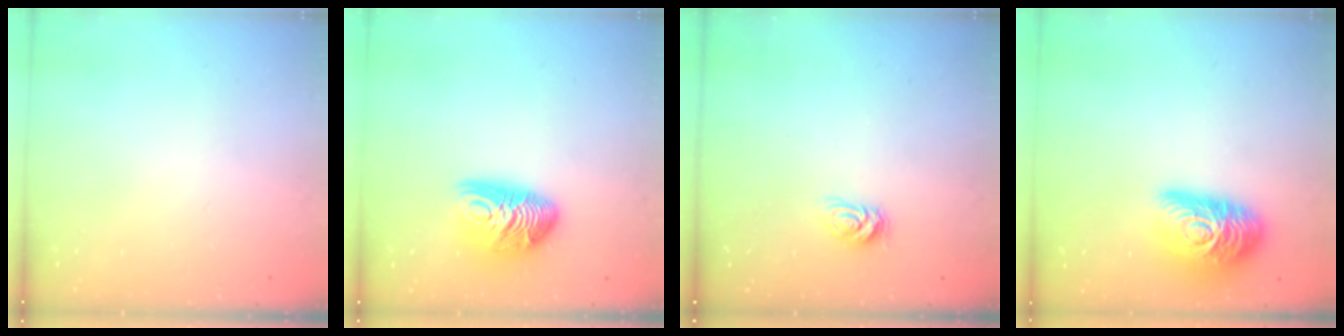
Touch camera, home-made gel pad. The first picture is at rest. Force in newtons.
{"total": 11.7, "press": 11.7, "slide": 0.5}
{"total": 5.1, "press": 5.1, "slide": 0.6}
{"total": 17.2, "press": 17.2, "slide": 0.7}